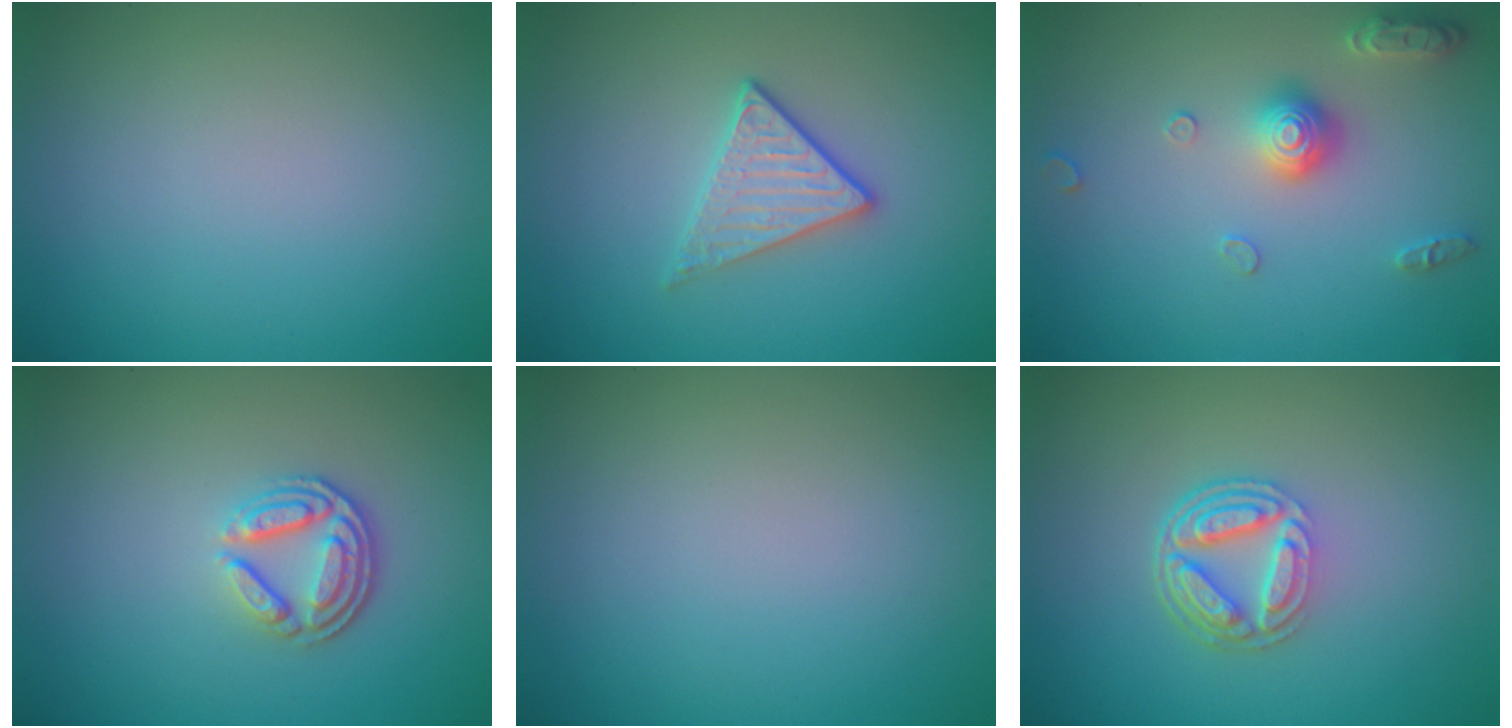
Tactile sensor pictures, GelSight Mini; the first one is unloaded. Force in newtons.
{"total": 2.8, "press": 2.6, "slide": 1.1}
{"total": 3.0, "press": 2.9, "slide": 0.7}
{"total": 3.7, "press": 2.8, "slide": 2.5}
{"total": 0.0}
{"total": 4.4, "press": 3.3, "slide": 2.9}